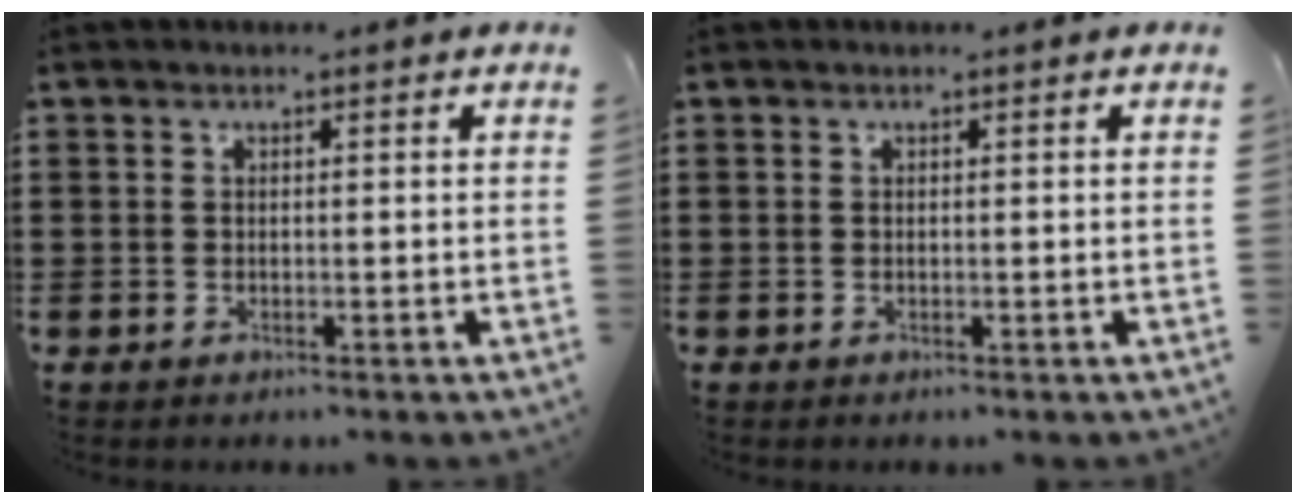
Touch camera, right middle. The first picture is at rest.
{"total": 0.0}